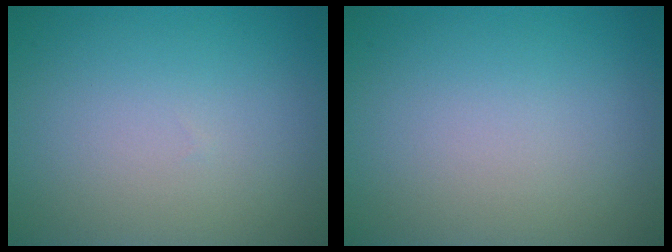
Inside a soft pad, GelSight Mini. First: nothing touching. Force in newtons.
{"total": 0.0}